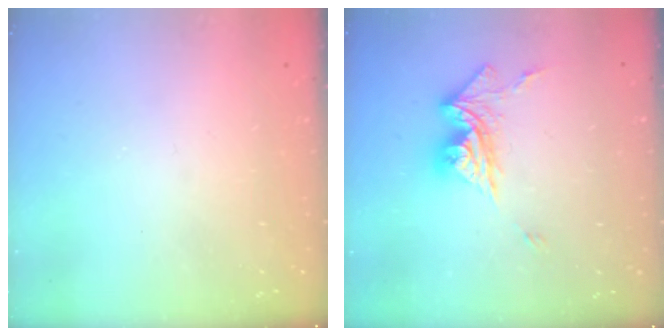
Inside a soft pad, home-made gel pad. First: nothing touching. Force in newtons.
{"total": 12.0, "press": 11.9, "slide": 1.5}